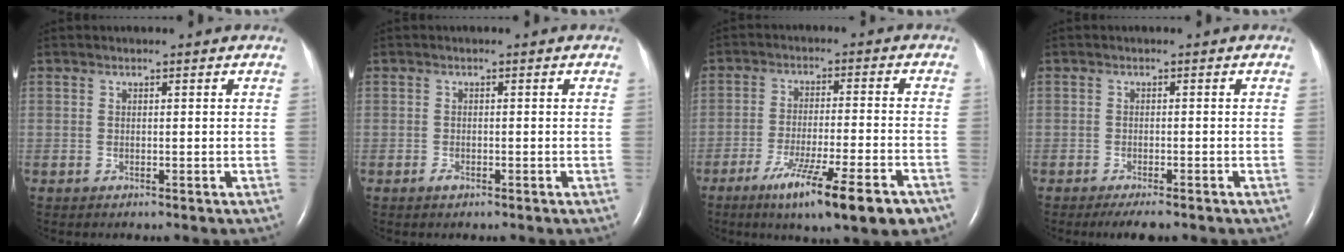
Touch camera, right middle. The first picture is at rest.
{"total": 0.8, "force": [-0.5, 0.4, 0.5], "torque": [-0.009, 0.001, -0.006]}
{"total": 15.1, "force": [-9.6, 1.5, 11.6], "torque": [-0.145, -0.031, -0.144]}
{"total": 3.8, "force": [-3.0, 0.7, 2.3], "torque": [-0.035, -0.008, -0.042]}